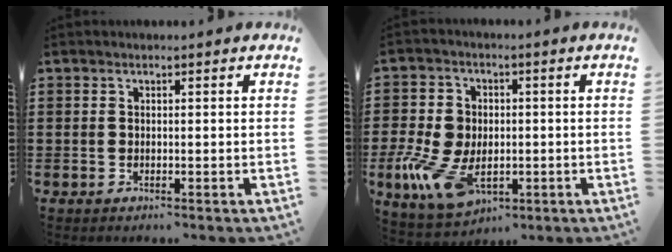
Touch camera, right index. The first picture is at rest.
{"total": 10.2, "force": [-2.8, 6.9, 7.0], "torque": [-0.188, -0.002, -0.055]}